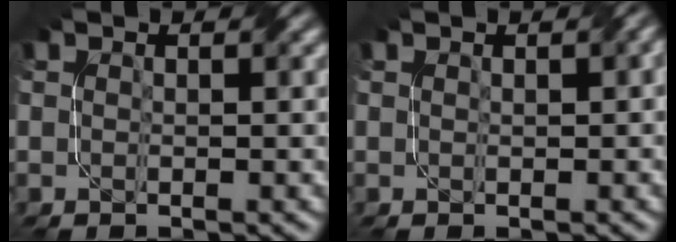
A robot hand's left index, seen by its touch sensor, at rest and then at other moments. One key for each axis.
{"total": 1.2, "fx": 0.4, "fy": 0.2, "fz": 1.1, "tx": -0.013, "ty": 0.004, "tz": 0.009}